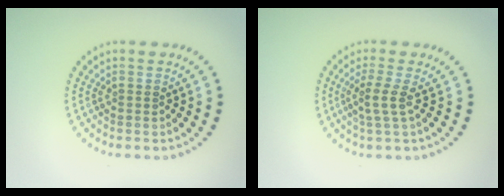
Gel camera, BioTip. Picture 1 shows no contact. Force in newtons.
{"total": 2.1, "press": 1.7, "slide": 1.2}